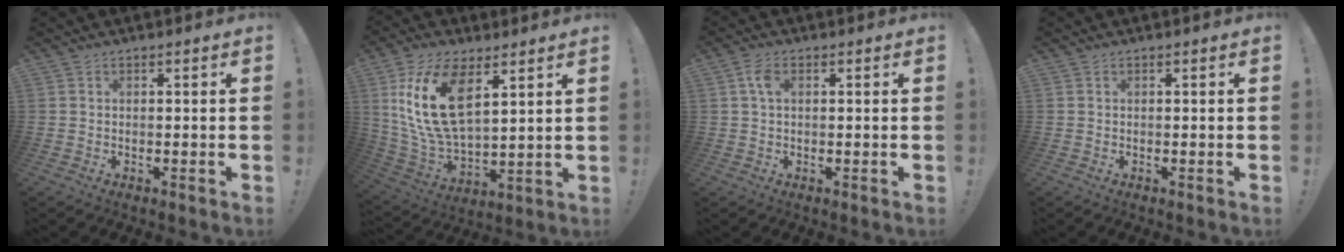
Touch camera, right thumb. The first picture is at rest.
{"total": 18.8, "force": [7.8, 9.9, 13.9], "torque": [-0.291, -0.032, 0.135]}
{"total": 3.8, "force": [1.0, 2.2, 2.9], "torque": [-0.060, 0.008, 0.017]}
{"total": 0.0}